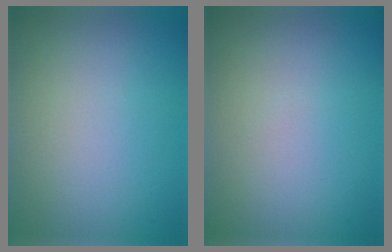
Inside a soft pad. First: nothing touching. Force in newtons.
{"total": 0.0}